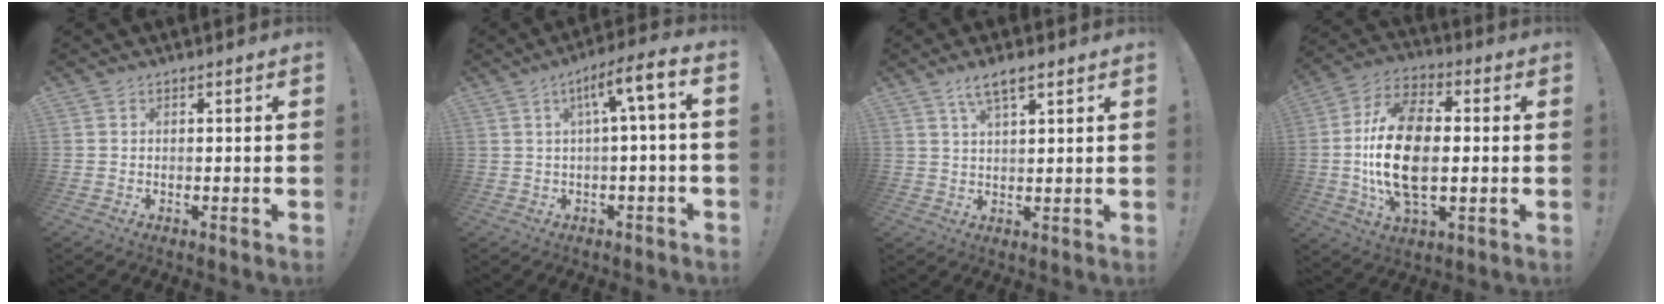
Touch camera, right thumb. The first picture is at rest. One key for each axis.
{"total": 8.2, "fx": 1.4, "fy": 0.8, "fz": 8.1, "tx": -0.116, "ty": -0.010, "tz": 0.016}
{"total": 5.8, "fx": 3.6, "fy": 1.7, "fz": 4.2, "tx": -0.070, "ty": -0.012, "tz": 0.061}
{"total": 19.7, "fx": -0.9, "fy": 11.6, "fz": 15.9, "tx": -0.288, "ty": 0.000, "tz": -0.014}